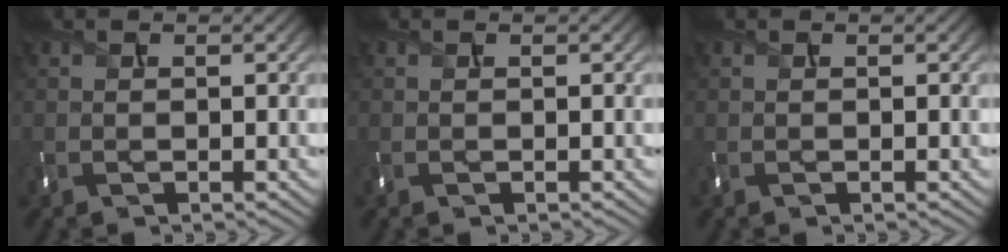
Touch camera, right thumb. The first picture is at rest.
{"total": 0.0}
{"total": 0.0}